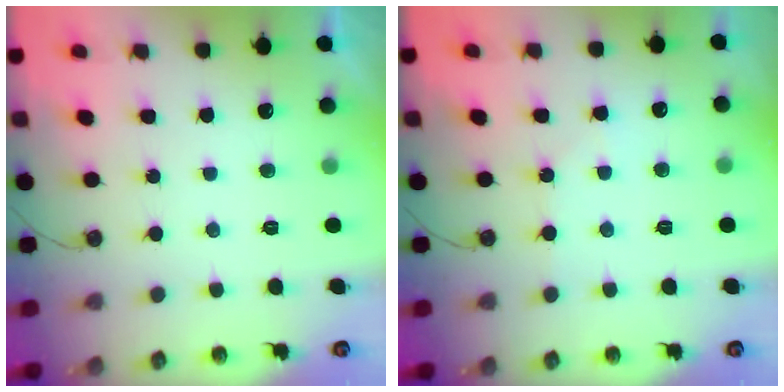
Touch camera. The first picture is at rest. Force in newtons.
{"total": 4.4, "press": 4.3, "slide": 0.6}